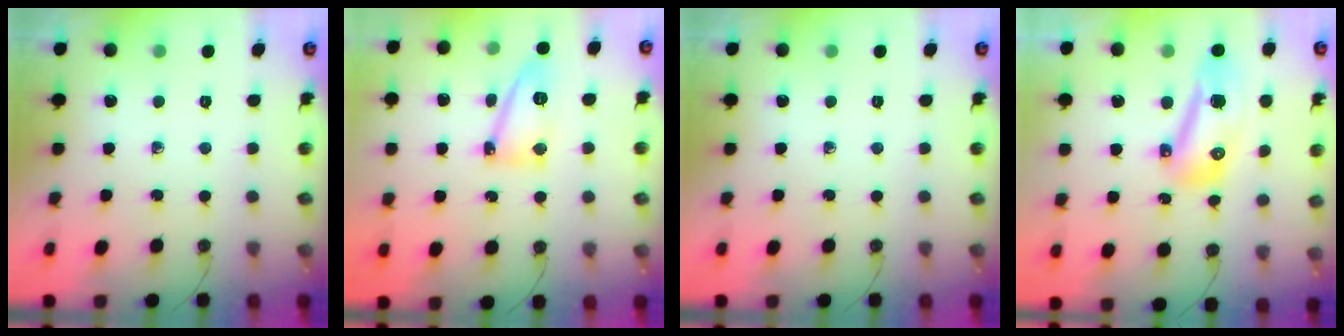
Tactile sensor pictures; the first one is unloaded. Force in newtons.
{"total": 12.0, "press": 12.0, "slide": 0.9}
{"total": 0.0}
{"total": 11.3, "press": 11.2, "slide": 1.2}